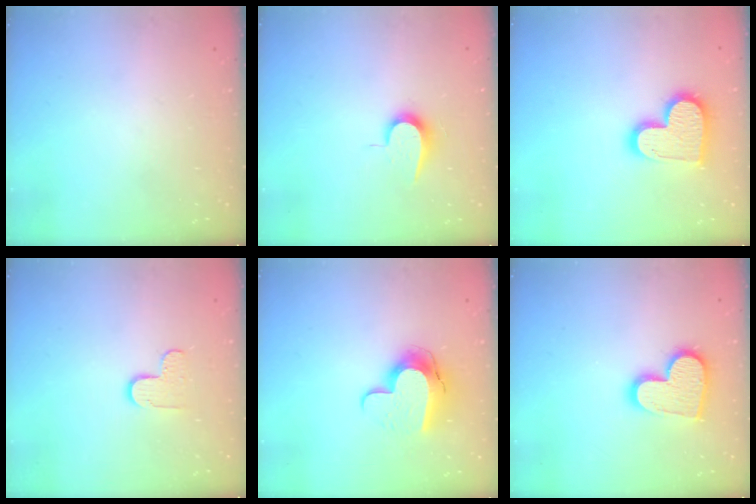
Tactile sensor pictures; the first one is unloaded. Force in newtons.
{"total": 7.4, "press": 7.4, "slide": 0.6}
{"total": 15.1, "press": 15.1, "slide": 1.1}
{"total": 6.1, "press": 6.1, "slide": 0.4}
{"total": 11.6, "press": 11.5, "slide": 0.9}
{"total": 13.7, "press": 13.7, "slide": 0.8}